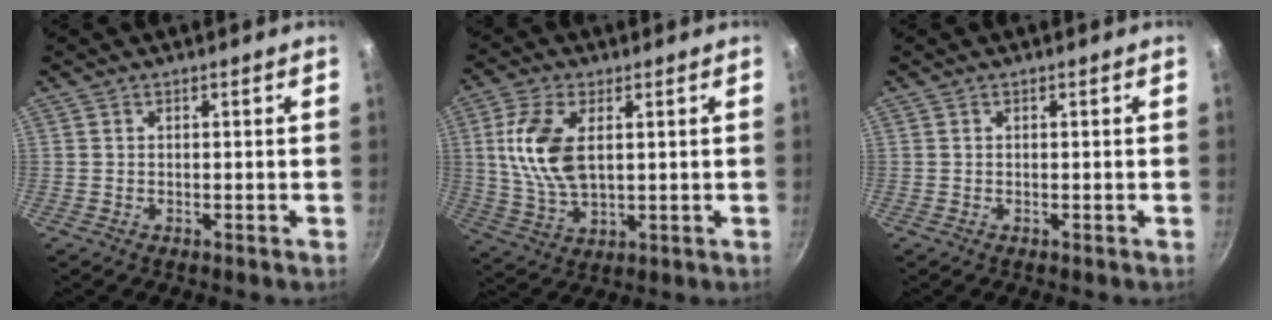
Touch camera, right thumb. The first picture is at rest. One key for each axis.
{"total": 11.7, "fx": 2.3, "fy": 6.3, "fz": 9.6, "tx": -0.190, "ty": -0.008, "tz": 0.050}
{"total": 0.0}